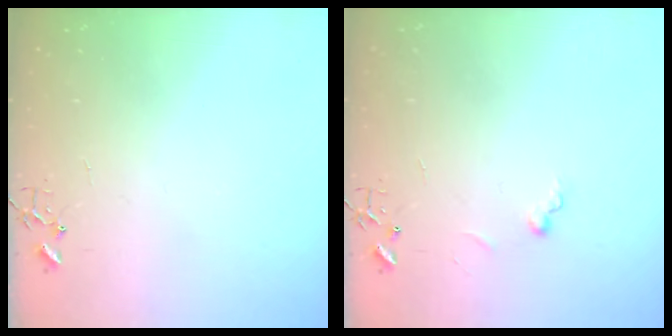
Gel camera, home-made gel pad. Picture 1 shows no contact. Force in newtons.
{"total": 5.6, "press": 5.6, "slide": 0.5}